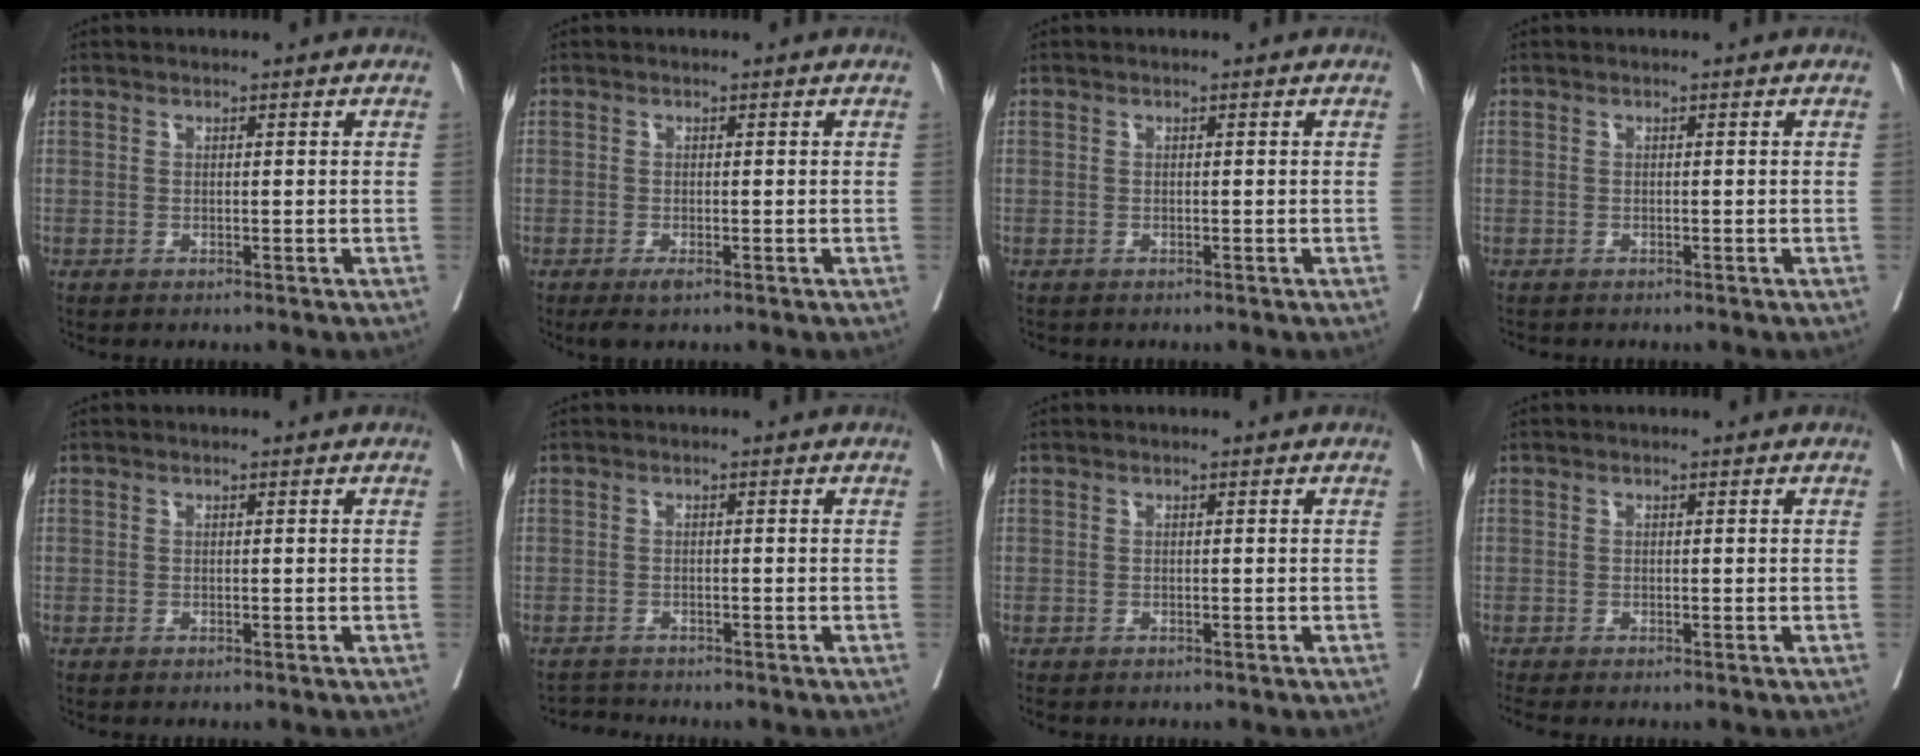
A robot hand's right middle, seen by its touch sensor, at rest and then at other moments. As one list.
[{"total": 1.8, "force": [-1.1, 0.4, 1.3], "torque": [-0.023, -0.005, -0.016]}, {"total": 0.0}, {"total": 1.1, "force": [-1.0, 0.3, 0.3], "torque": [-0.012, -0.002, -0.013]}, {"total": 0.0}, {"total": 2.1, "force": [-2.0, -0.1, -0.5], "torque": [0.009, -0.011, -0.033]}, {"total": 1.5, "force": [-1.2, 0.5, 0.5], "torque": [-0.013, -0.002, -0.015]}, {"total": 1.4, "force": [-1.3, -0.3, 0.5], "torque": [-0.009, -0.001, -0.020]}]